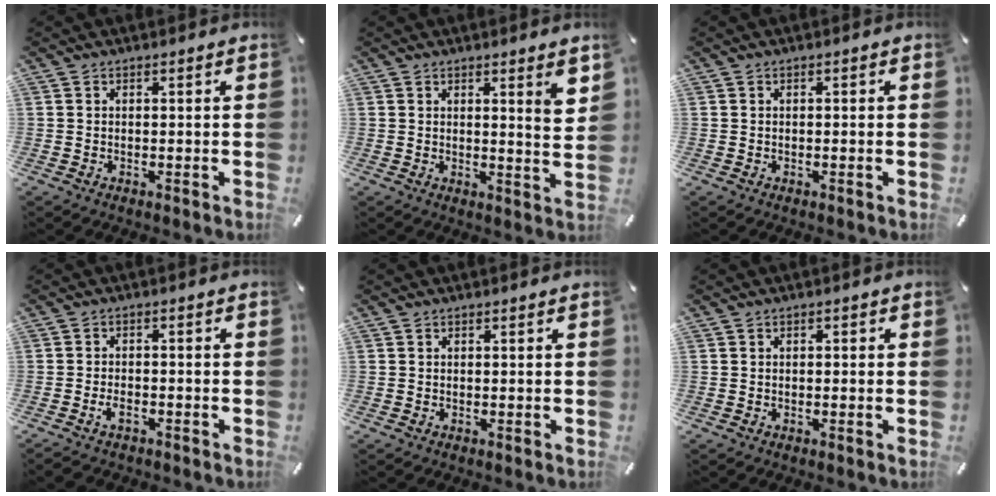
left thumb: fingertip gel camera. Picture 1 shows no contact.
{"total": 4.7, "force": [3.1, 0.4, 3.6], "torque": [-0.051, -0.029, 0.047]}
{"total": 0.0}
{"total": 2.9, "force": [-1.8, 1.4, 1.7], "torque": [-0.035, 0.005, -0.035]}
{"total": 0.0}
{"total": 0.7, "force": [-0.1, 0.4, 0.5], "torque": [-0.009, 0.001, -0.003]}